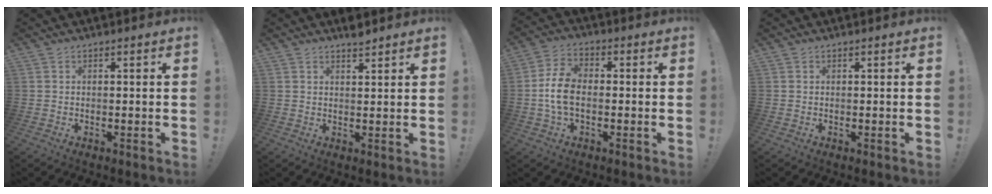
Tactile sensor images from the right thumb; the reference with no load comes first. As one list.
[{"total": 2.8, "force": [2.5, 0.1, 1.1], "torque": [-0.009, -0.018, 0.043]}, {"total": 9.4, "force": [-1.4, 5.8, 7.3], "torque": [-0.151, 0.009, -0.021]}, {"total": 0.0}]